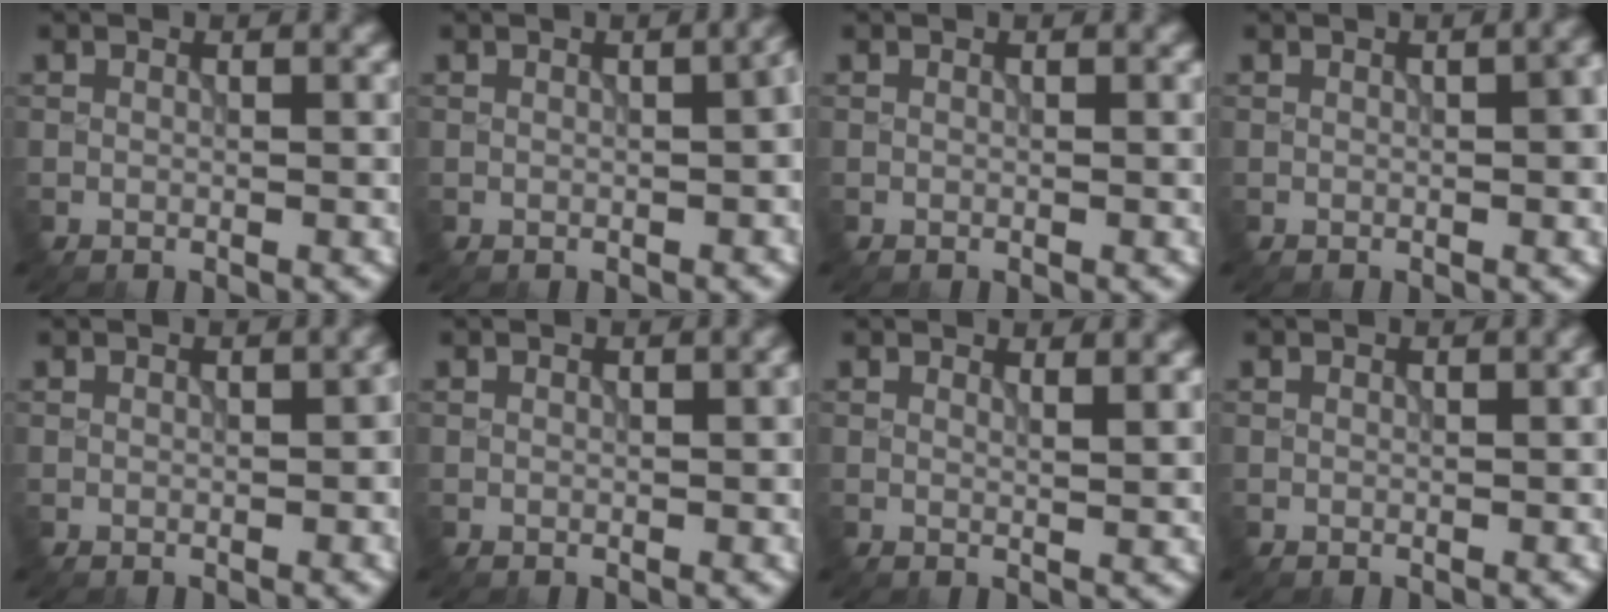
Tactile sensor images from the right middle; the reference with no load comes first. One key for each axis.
{"total": 3.3, "fx": -0.2, "fy": 1.3, "fz": 3.0, "tx": -0.028, "ty": -0.006, "tz": 0.009}
{"total": 0.0}
{"total": 3.0, "fx": 0.0, "fy": 1.1, "fz": 2.7, "tx": -0.026, "ty": 0.002, "tz": 0.010}
{"total": 1.8, "fx": -0.1, "fy": 0.8, "fz": 1.6, "tx": -0.016, "ty": 0.000, "tz": 0.005}
{"total": 1.1, "fx": 0.0, "fy": 0.4, "fz": 1.0, "tx": -0.008, "ty": -0.001, "tz": 0.006}
{"total": 1.8, "fx": 1.5, "fy": 0.4, "fz": 0.9, "tx": -0.001, "ty": -0.001, "tz": 0.012}
{"total": 1.1, "fx": 0.0, "fy": 0.5, "fz": 1.0, "tx": -0.009, "ty": -0.002, "tz": 0.005}